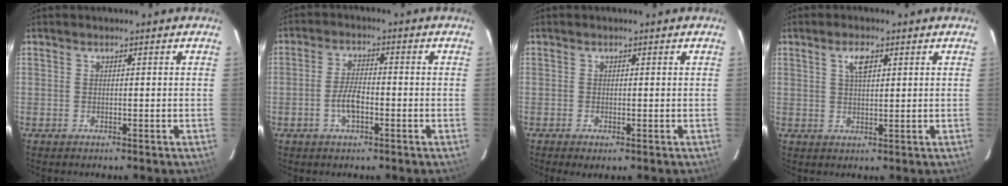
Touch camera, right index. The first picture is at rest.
{"total": 4.8, "force": [-1.9, 2.0, 3.9], "torque": [-0.083, 0.004, -0.035]}
{"total": 1.1, "force": [-0.4, 0.5, 0.9], "torque": [-0.021, -0.004, -0.007]}
{"total": 3.5, "force": [1.6, 1.5, 2.8], "torque": [-0.050, 0.006, 0.029]}